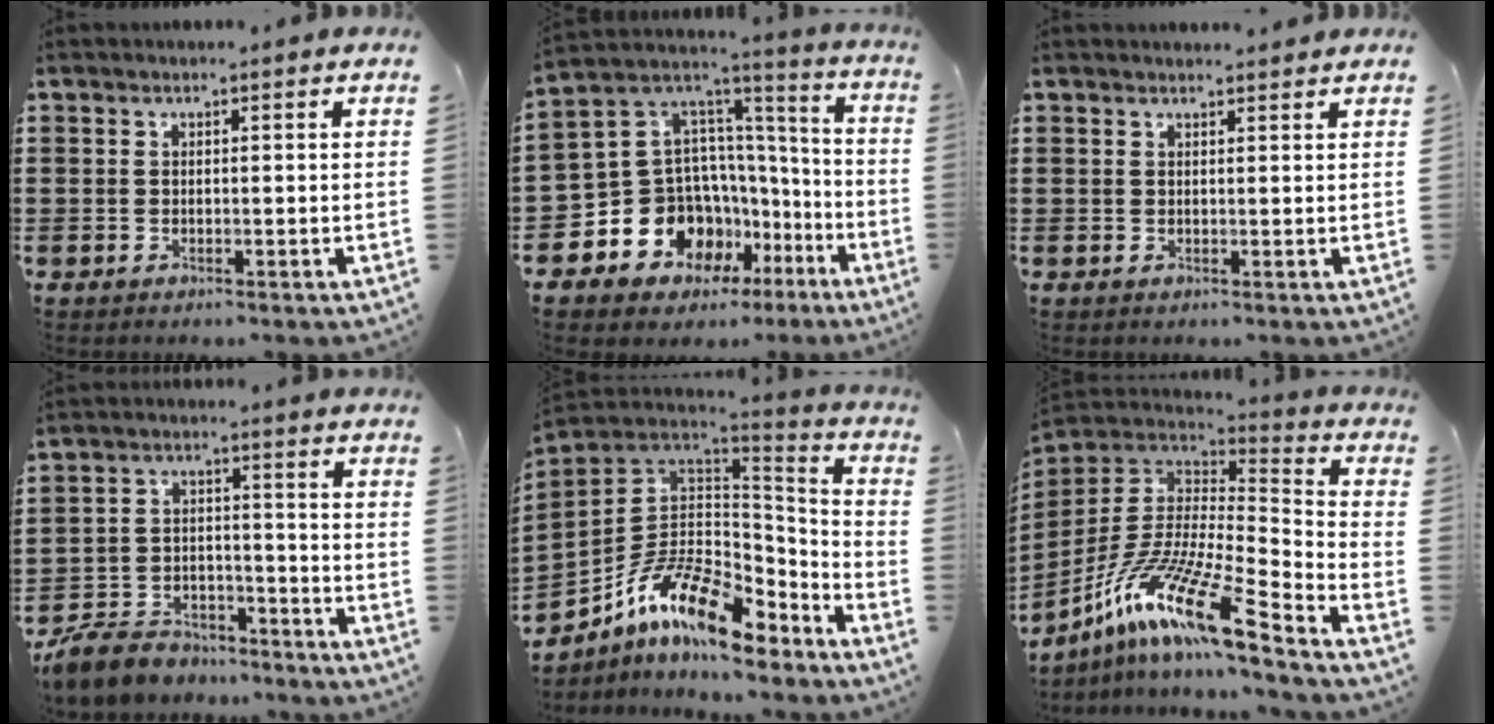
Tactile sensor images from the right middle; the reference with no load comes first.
{"total": 11.4, "force": [-6.2, 9.2, 2.5], "torque": [-0.098, -0.017, -0.106]}
{"total": 1.3, "force": [1.3, 0.0, 0.1], "torque": [0.004, -0.004, 0.023]}
{"total": 7.3, "force": [-6.9, 2.1, 1.0], "torque": [-0.038, 0.014, -0.141]}
{"total": 12.7, "force": [-6.8, 5.8, 9.0], "torque": [-0.190, 0.007, -0.133]}
{"total": 14.8, "force": [-9.6, 2.3, 11.0], "torque": [-0.237, -0.005, -0.189]}